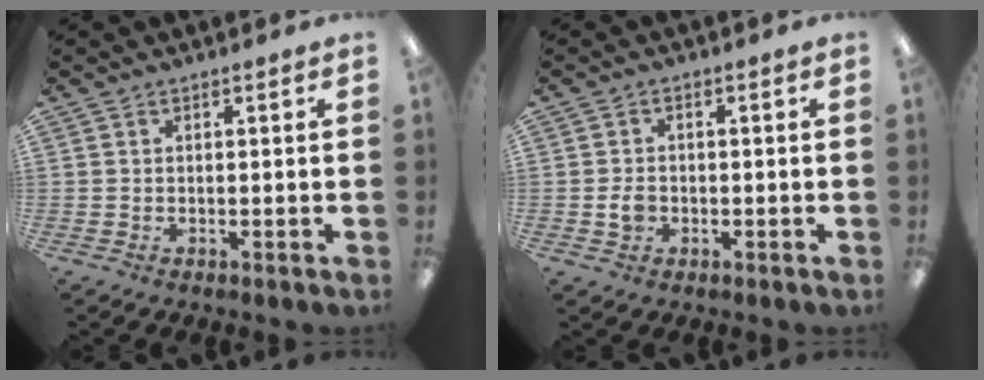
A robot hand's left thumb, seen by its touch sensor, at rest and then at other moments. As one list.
[{"total": 3.0, "force": [-0.7, 2.3, 1.9], "torque": [-0.032, 0.004, -0.011]}]